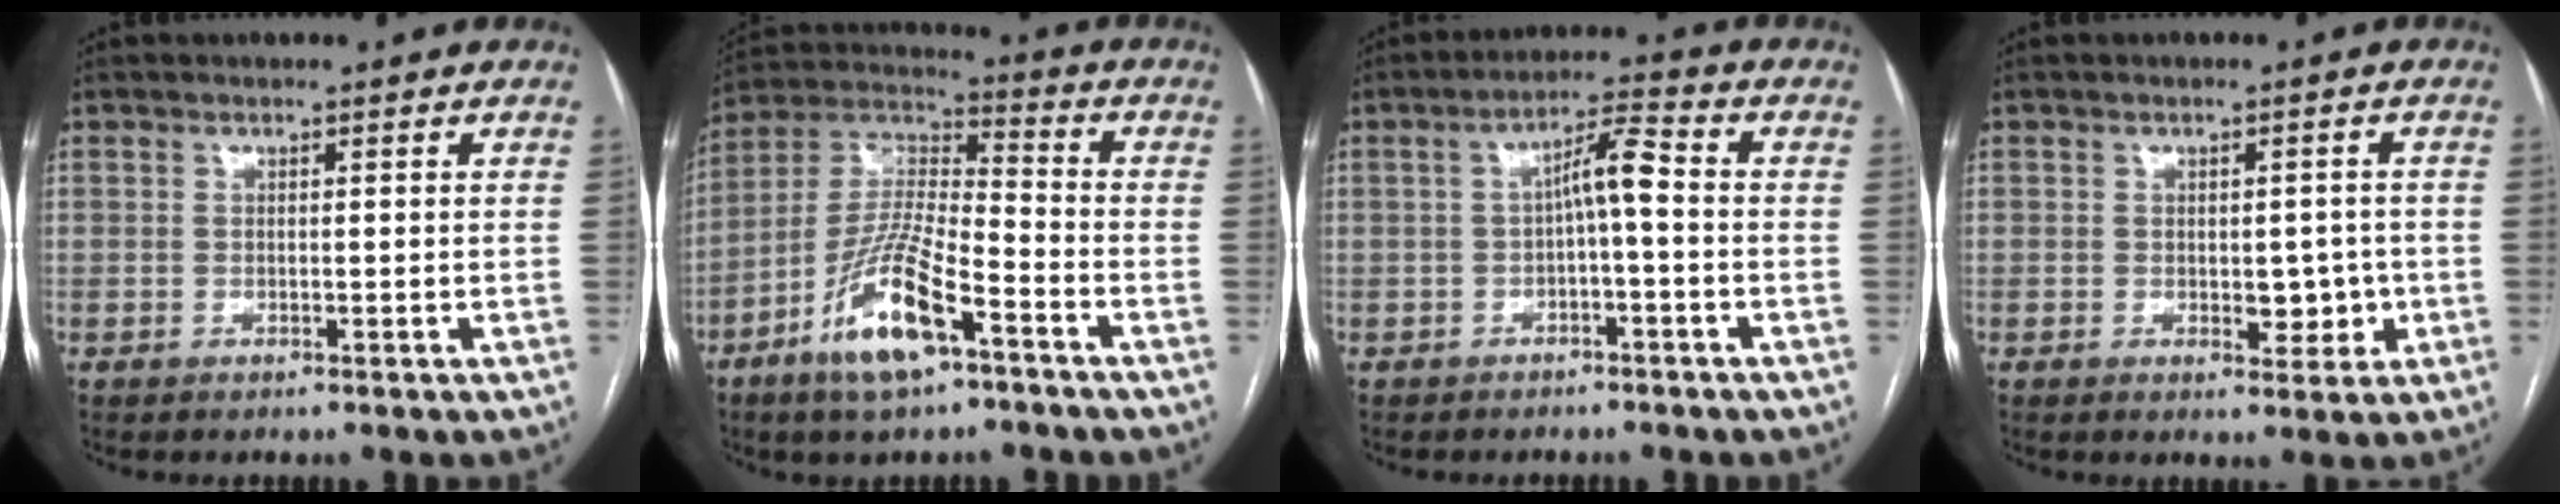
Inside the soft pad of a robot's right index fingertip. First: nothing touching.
{"total": 14.1, "force": [-7.5, 3.1, 11.5], "torque": [-0.238, -0.007, -0.140]}
{"total": 5.2, "force": [-0.4, 0.7, 5.2], "torque": [-0.083, 0.023, -0.007]}
{"total": 4.3, "force": [-0.7, 2.5, 3.5], "torque": [-0.036, 0.004, -0.002]}